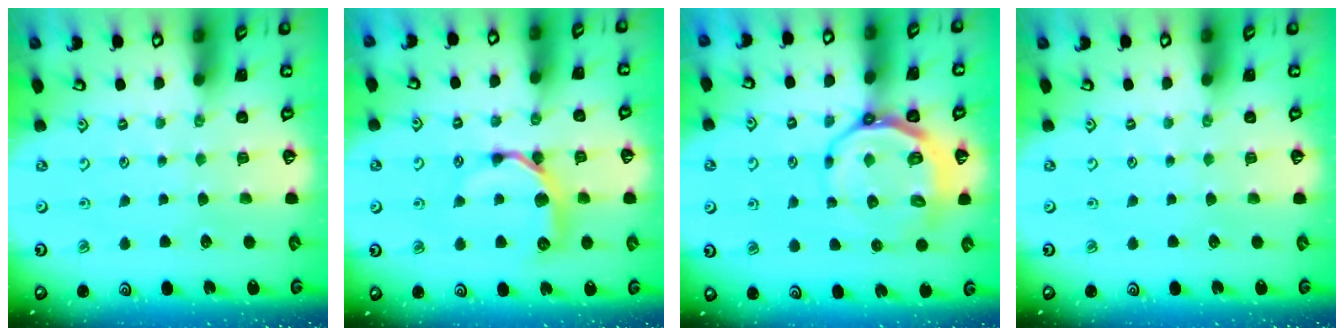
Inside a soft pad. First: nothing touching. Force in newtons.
{"total": 9.9, "press": 9.9, "slide": 0.3}
{"total": 11.7, "press": 11.2, "slide": 3.2}
{"total": 0.0}